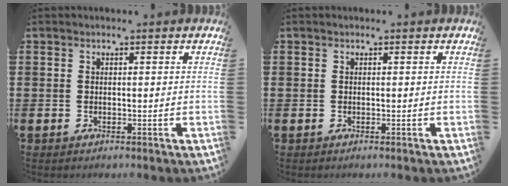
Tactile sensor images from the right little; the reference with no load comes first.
{"total": 0.0}